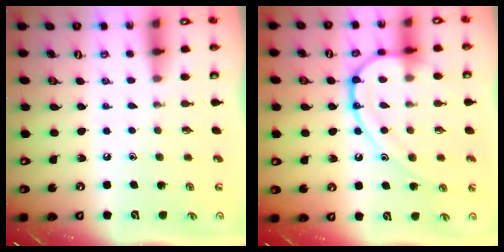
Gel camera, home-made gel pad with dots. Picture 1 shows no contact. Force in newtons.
{"total": 14.3, "press": 14.2, "slide": 1.4}